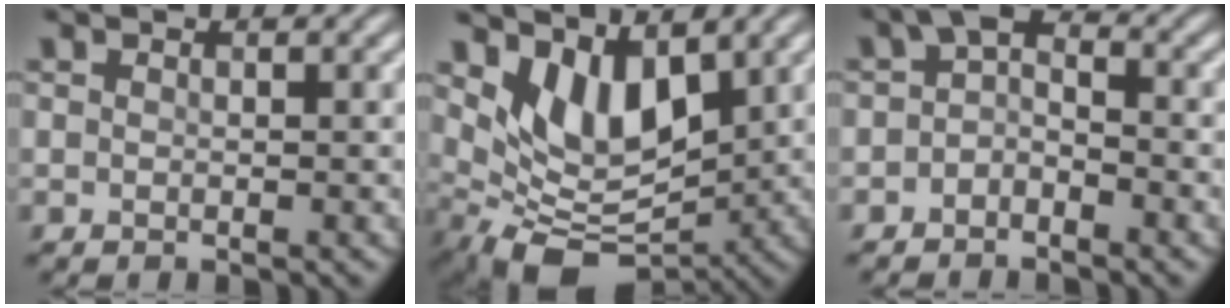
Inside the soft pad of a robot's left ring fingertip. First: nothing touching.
{"total": 5.9, "force": [2.1, 3.4, 4.3], "torque": [-0.079, -0.022, 0.045]}
{"total": 2.8, "force": [-0.8, 1.7, 2.0], "torque": [-0.031, 0.012, -0.026]}